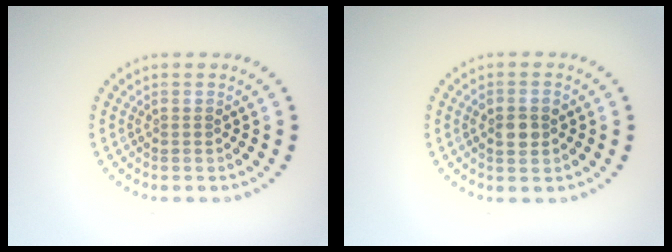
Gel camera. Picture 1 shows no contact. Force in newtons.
{"total": 2.3, "press": 2.3, "slide": 0.3}